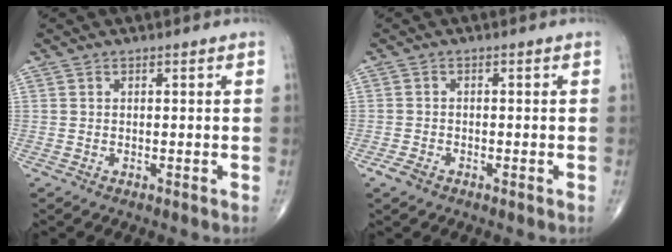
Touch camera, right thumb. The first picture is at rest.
{"total": 2.2, "force": [-1.4, 1.2, 1.2], "torque": [-0.028, 0.003, -0.024]}